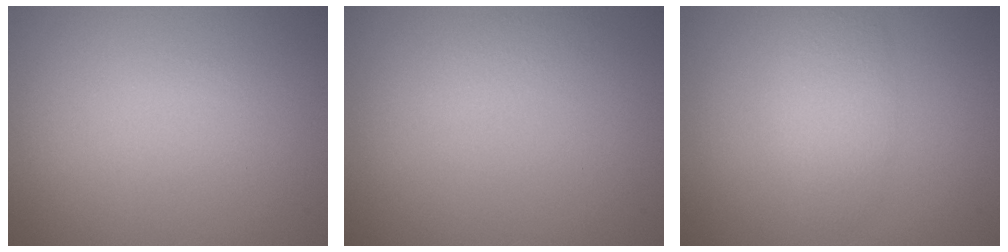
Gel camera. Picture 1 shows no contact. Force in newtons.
{"total": 1.1, "press": 1.1, "slide": 0.0}
{"total": 2.7, "press": 2.7, "slide": 0.1}